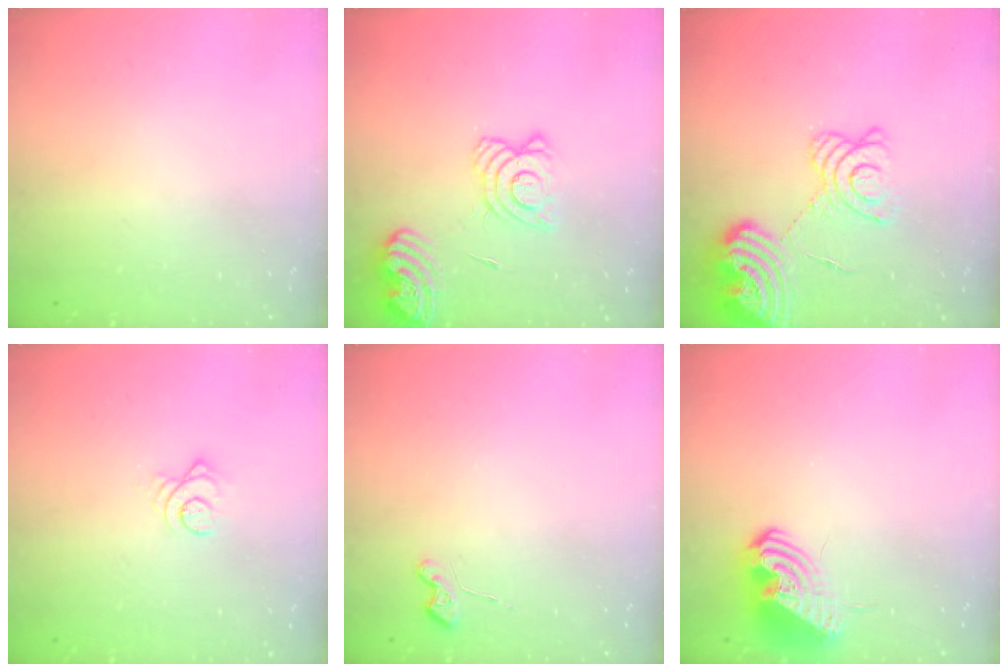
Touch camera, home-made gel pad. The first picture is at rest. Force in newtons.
{"total": 13.5, "press": 13.4, "slide": 1.5}
{"total": 16.7, "press": 16.6, "slide": 1.2}
{"total": 3.0, "press": 2.9, "slide": 0.4}
{"total": 3.6, "press": 3.6, "slide": 0.6}
{"total": 11.0, "press": 10.9, "slide": 1.5}